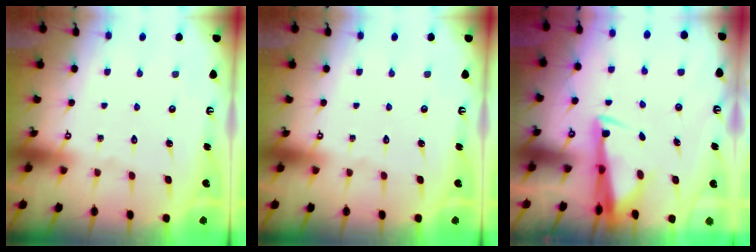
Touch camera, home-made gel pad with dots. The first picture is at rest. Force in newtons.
{"total": 0.0}
{"total": 3.2, "press": 3.1, "slide": 0.8}